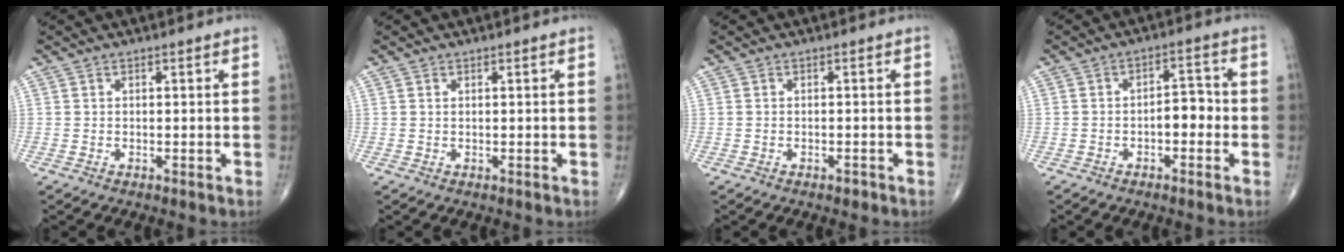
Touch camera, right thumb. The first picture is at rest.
{"total": 0.0}
{"total": 0.9, "force": [-0.6, 0.4, 0.4], "torque": [-0.005, 0.001, -0.009]}
{"total": 4.5, "force": [-1.3, 2.5, 3.6], "torque": [-0.034, 0.023, -0.026]}